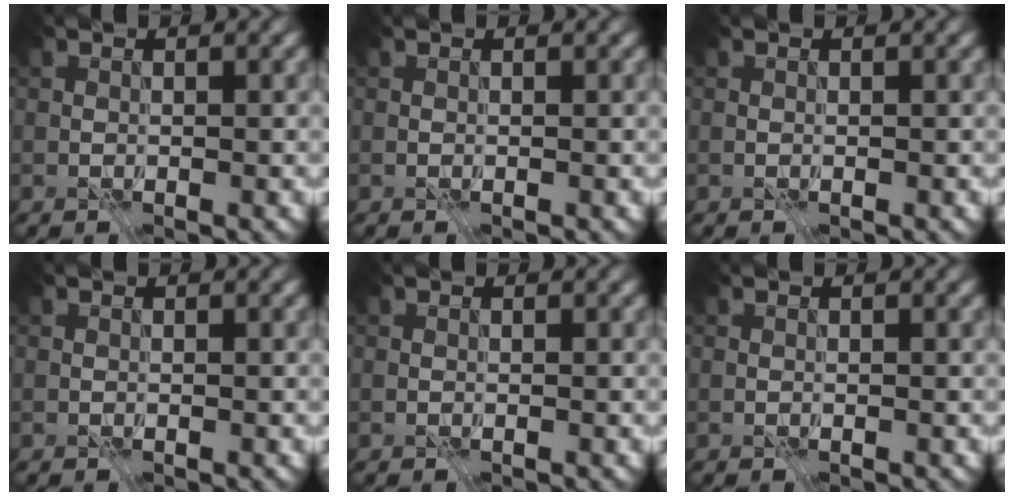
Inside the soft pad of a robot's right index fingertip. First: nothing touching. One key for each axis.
{"total": 0.0}
{"total": 0.0}
{"total": 0.0}
{"total": 0.0}
{"total": 0.0}